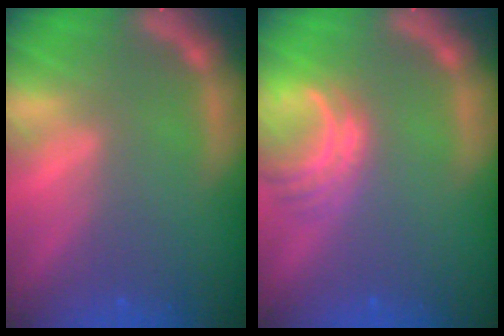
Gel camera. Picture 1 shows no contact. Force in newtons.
{"total": 4.0}